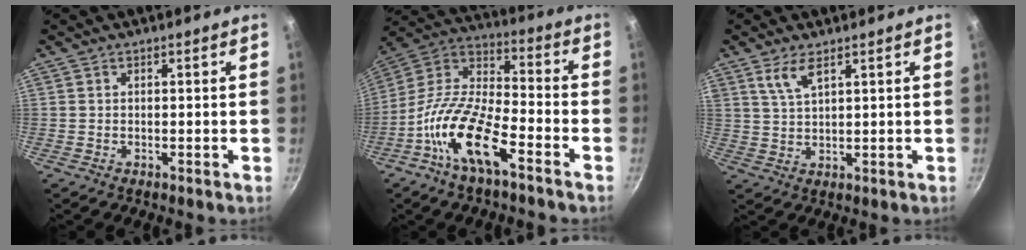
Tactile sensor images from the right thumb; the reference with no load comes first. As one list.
[{"total": 17.1, "force": [-8.7, 6.3, 13.3], "torque": [-0.245, 0.063, -0.187]}, {"total": 4.6, "force": [2.7, 1.6, 3.3], "torque": [-0.063, -0.013, 0.060]}]